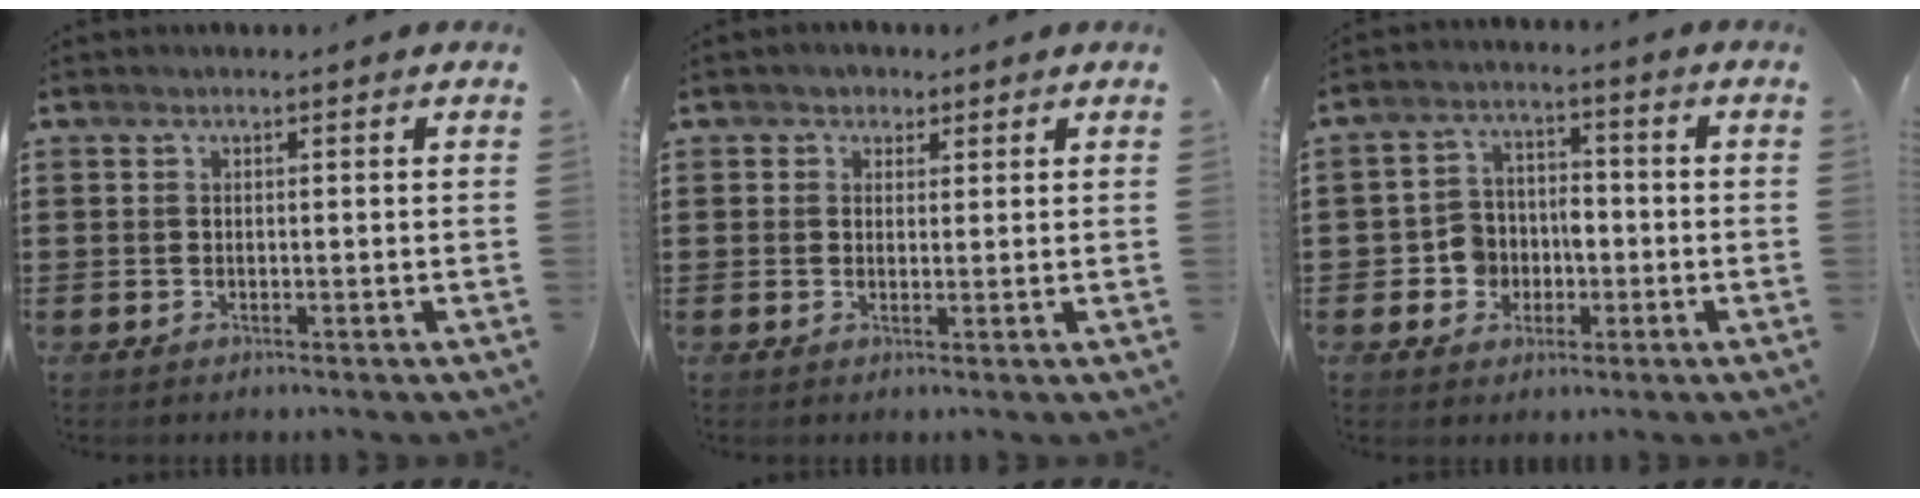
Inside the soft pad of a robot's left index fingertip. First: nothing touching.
{"total": 1.7, "force": [1.1, 1.3, 0.1], "torque": [-0.008, 0.007, 0.020]}
{"total": 5.3, "force": [-1.5, 4.7, 1.8], "torque": [-0.046, 0.014, -0.028]}